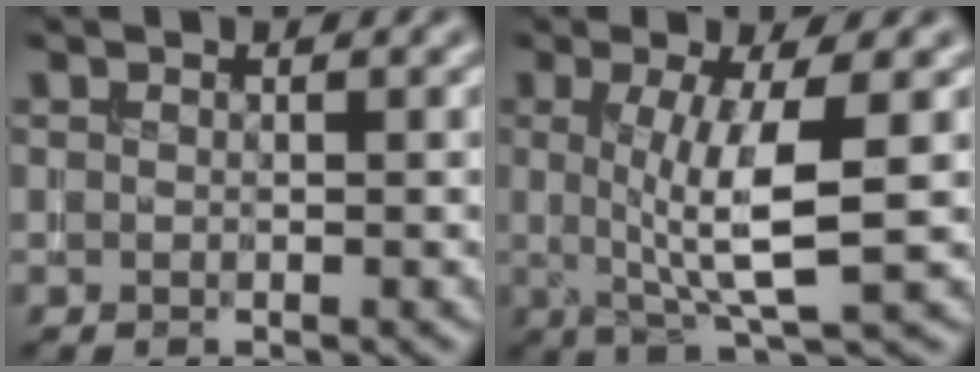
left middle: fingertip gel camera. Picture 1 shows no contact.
{"total": 6.4, "force": [0.3, 1.4, 6.2], "torque": [-0.104, -0.003, 0.006]}